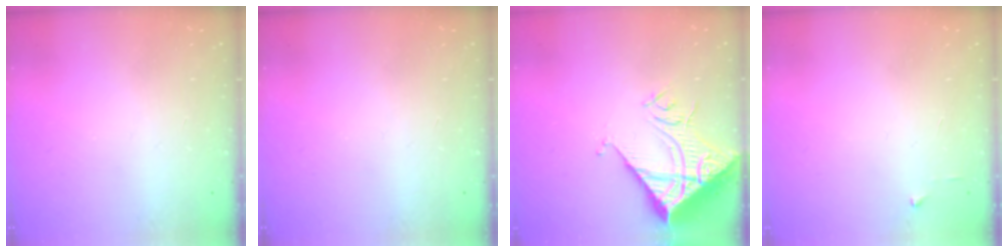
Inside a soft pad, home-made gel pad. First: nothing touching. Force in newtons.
{"total": 0.0}
{"total": 13.5, "press": 13.4, "slide": 1.7}
{"total": 3.7, "press": 3.6, "slide": 0.4}